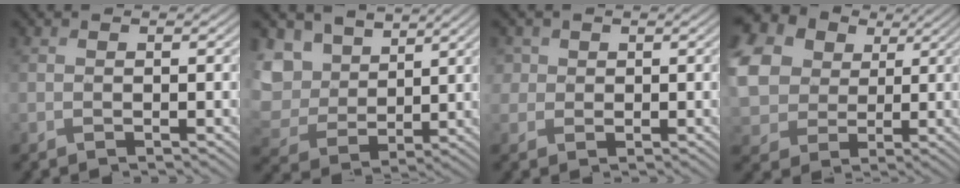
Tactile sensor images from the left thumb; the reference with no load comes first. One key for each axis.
{"total": 8.5, "fx": 4.3, "fy": 6.3, "fz": 3.8, "tx": -0.131, "ty": -0.001, "tz": 0.073}
{"total": 2.9, "fx": 1.0, "fy": 2.6, "fz": 0.7, "tx": -0.031, "ty": 0.002, "tz": 0.022}
{"total": 16.9, "fx": 4.4, "fy": 14.1, "fz": 8.2, "tx": -0.283, "ty": 0.022, "tz": 0.079}